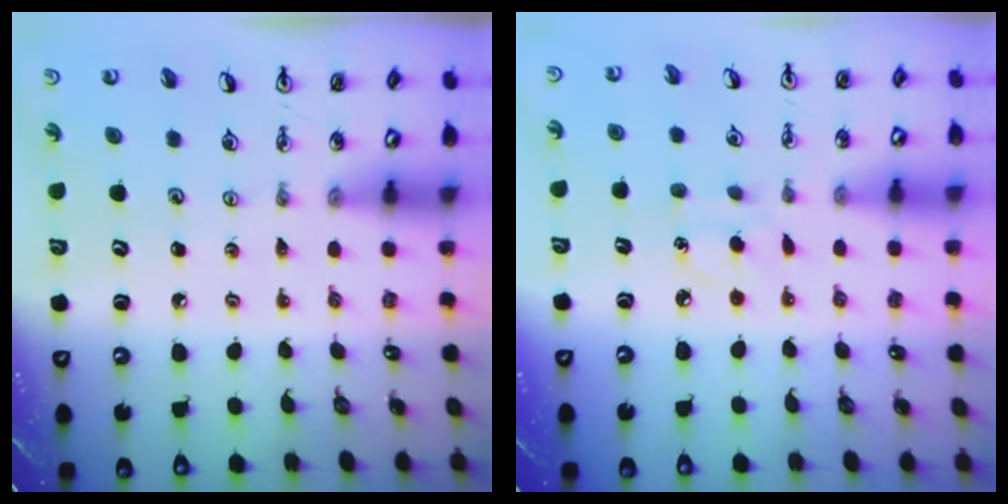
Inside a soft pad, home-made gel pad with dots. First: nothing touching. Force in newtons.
{"total": 5.0, "press": 4.9, "slide": 0.5}